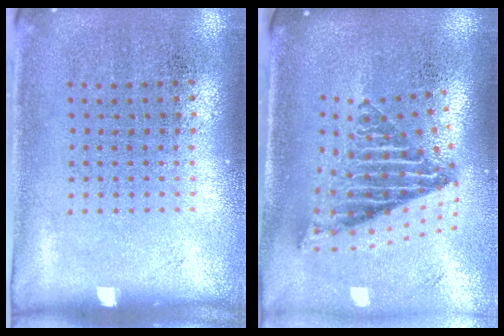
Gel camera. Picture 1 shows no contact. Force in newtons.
{"total": 2.7, "press": 1.8, "slide": 2.0}